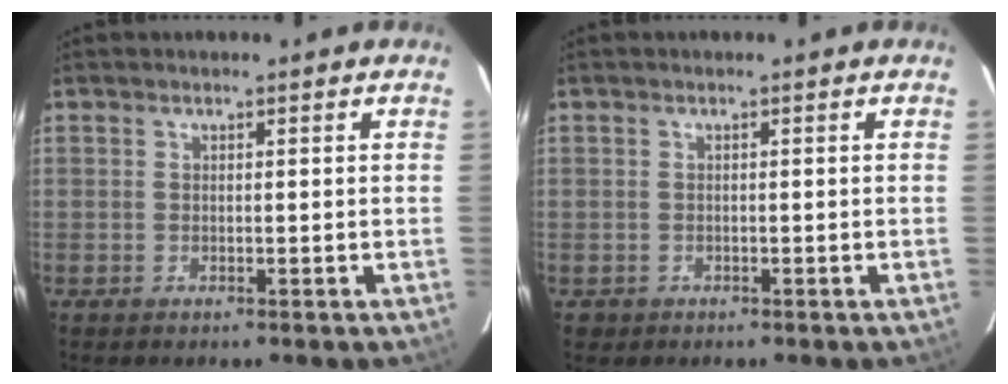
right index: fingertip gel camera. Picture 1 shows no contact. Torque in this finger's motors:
{"motor_torque": [-0.25, 0.18, -0.76, -0.14]}